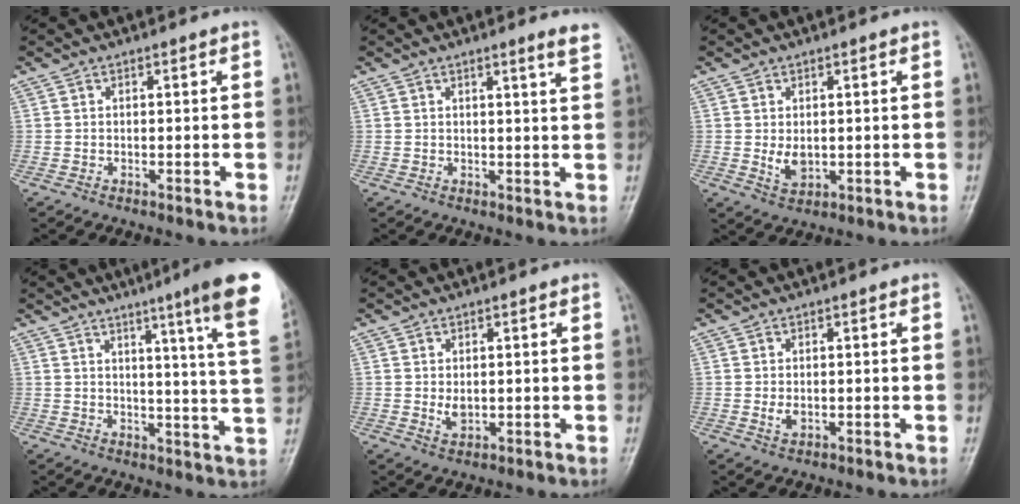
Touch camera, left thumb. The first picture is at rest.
{"total": 3.6, "force": [2.5, -0.1, 2.6], "torque": [-0.034, -0.015, 0.034]}
{"total": 3.7, "force": [0.2, 2.4, 2.8], "torque": [-0.040, -0.010, 0.012]}
{"total": 15.9, "force": [9.3, -0.1, 12.9], "torque": [-0.160, -0.050, 0.102]}
{"total": 2.6, "force": [0.4, 1.6, 2.0], "torque": [-0.028, -0.008, 0.012]}
{"total": 2.0, "force": [0.1, 1.2, 1.6], "torque": [-0.026, -0.005, 0.004]}